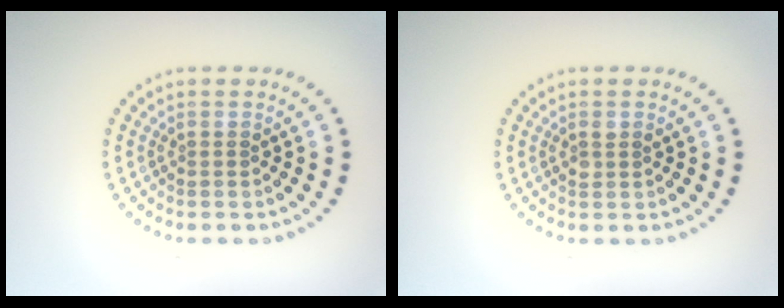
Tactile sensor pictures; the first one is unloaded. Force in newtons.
{"total": 1.0, "press": 1.0, "slide": 0.3}